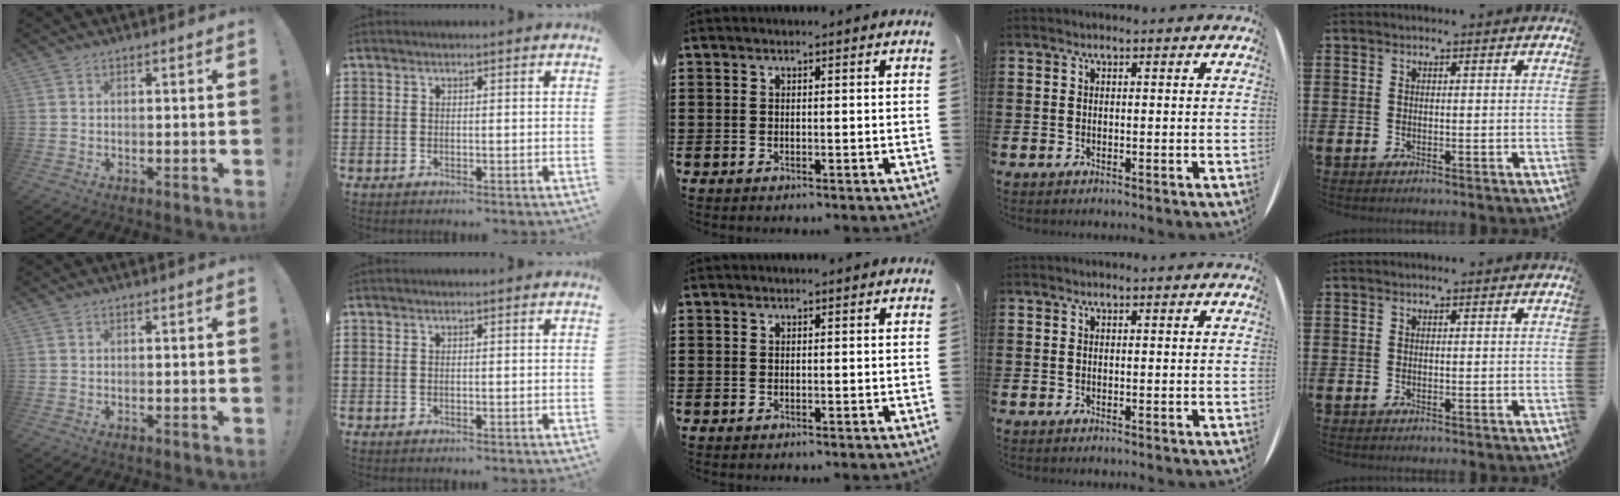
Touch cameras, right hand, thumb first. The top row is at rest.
{}